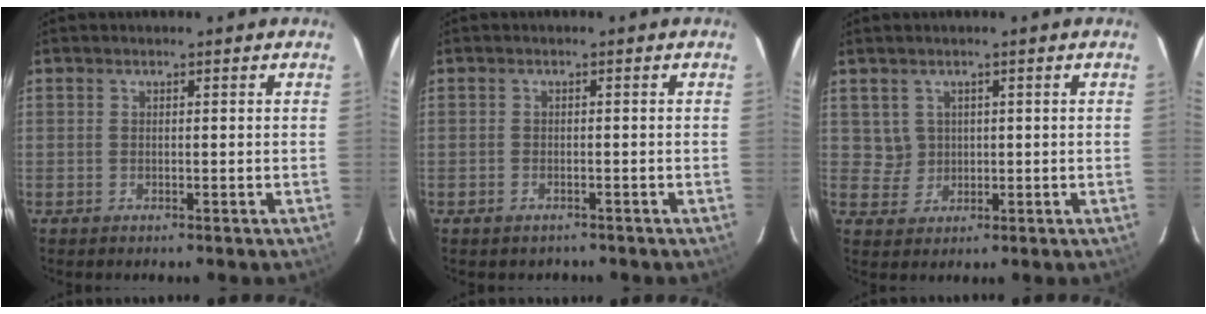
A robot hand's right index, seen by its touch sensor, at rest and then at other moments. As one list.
[{"total": 1.7, "force": [-1.2, 1.3, 0.2], "torque": [-0.005, -0.002, -0.014]}, {"total": 3.1, "force": [1.0, 3.0, 0.0], "torque": [0.006, 0.007, 0.023]}]